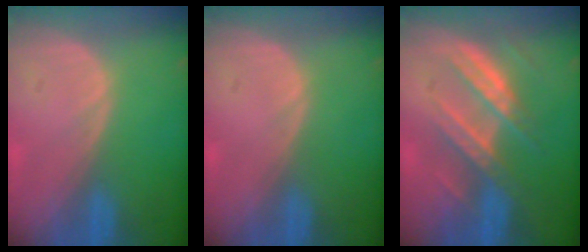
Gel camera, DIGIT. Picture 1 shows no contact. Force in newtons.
{"total": 0.0}
{"total": 7.2, "press": 7.1, "slide": 1.4}